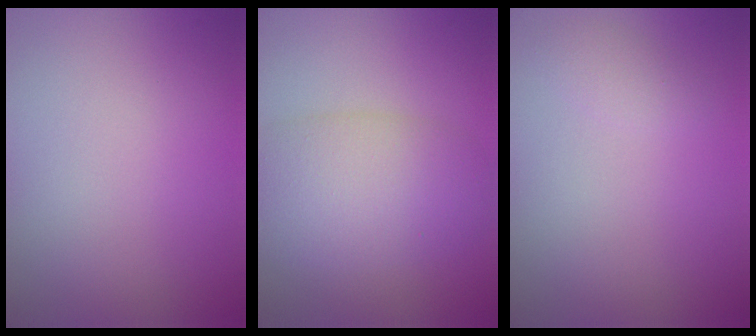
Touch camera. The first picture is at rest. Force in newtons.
{"total": 7.0, "press": 7.0, "slide": 0.5}
{"total": 1.1, "press": 1.1, "slide": 0.1}